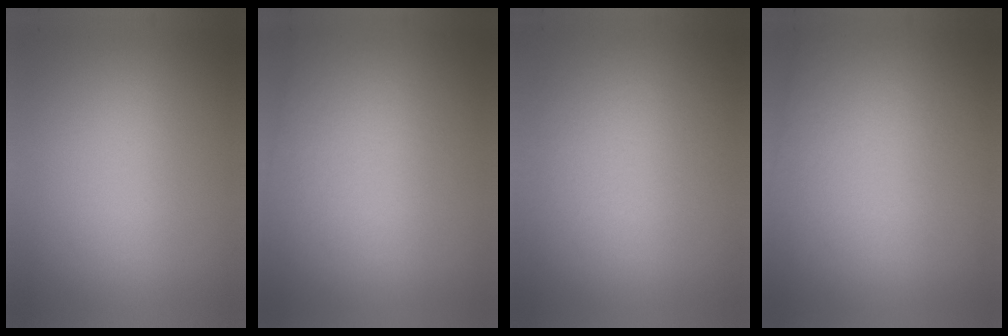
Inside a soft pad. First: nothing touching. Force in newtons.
{"total": 2.2}
{"total": 2.5}
{"total": 3.2}